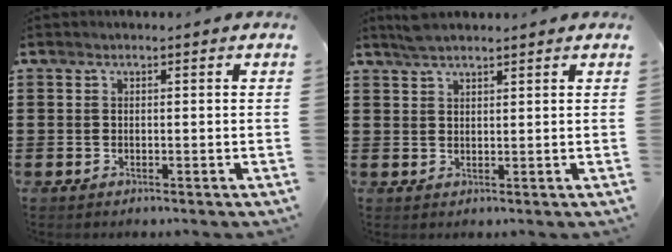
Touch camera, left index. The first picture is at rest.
{"total": 2.5, "force": [2.3, 0.4, 1.1], "torque": [-0.025, 0.003, 0.043]}